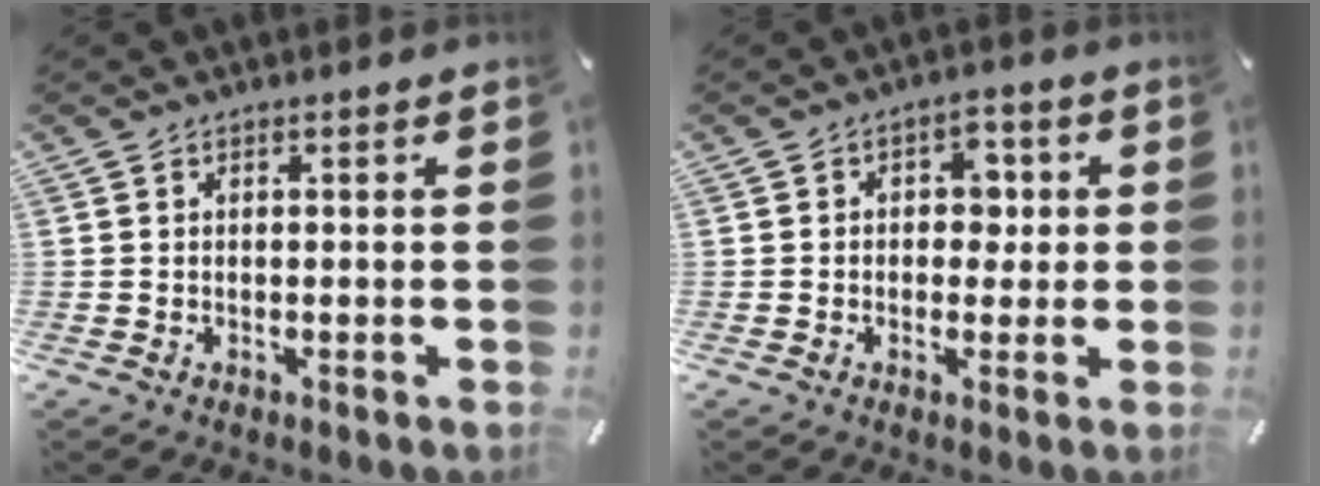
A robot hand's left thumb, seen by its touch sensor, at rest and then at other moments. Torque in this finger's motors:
{"motor_torque": [-0.08, -0.14, -0.04, 0.03, -0.07]}